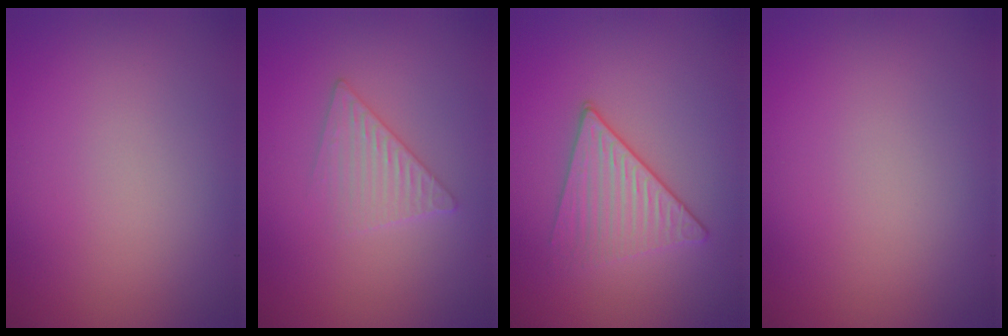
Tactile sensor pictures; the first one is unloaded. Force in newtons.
{"total": 2.6, "press": 2.6, "slide": 0.3}
{"total": 3.3, "press": 3.1, "slide": 1.1}
{"total": 0.0}